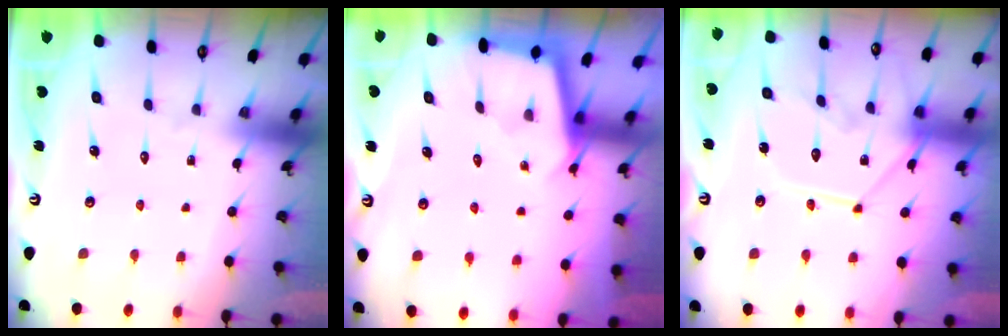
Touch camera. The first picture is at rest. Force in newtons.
{"total": 2.5, "press": 2.5, "slide": 0.2}
{"total": 13.1, "press": 13.0, "slide": 0.8}